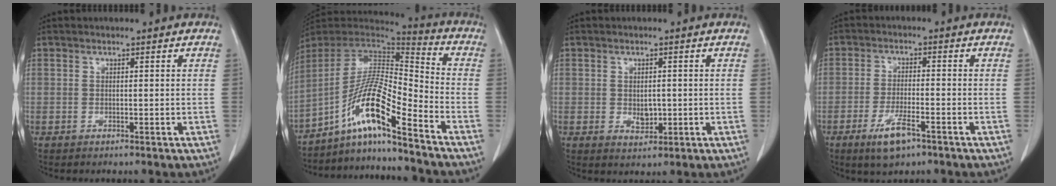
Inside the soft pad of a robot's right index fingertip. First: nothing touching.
{"total": 13.2, "force": [-9.1, 0.0, 9.6], "torque": [-0.176, 0.015, -0.163]}
{"total": 2.7, "force": [-0.2, 1.8, 2.0], "torque": [-0.031, -0.004, 0.006]}
{"total": 6.1, "force": [-3.6, 1.5, 4.6], "torque": [-0.091, -0.008, -0.058]}